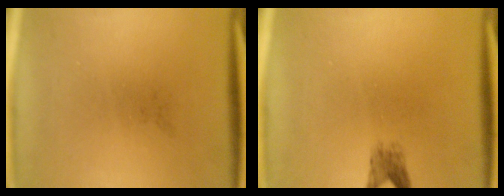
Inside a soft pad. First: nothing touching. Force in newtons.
{"total": 2.0}